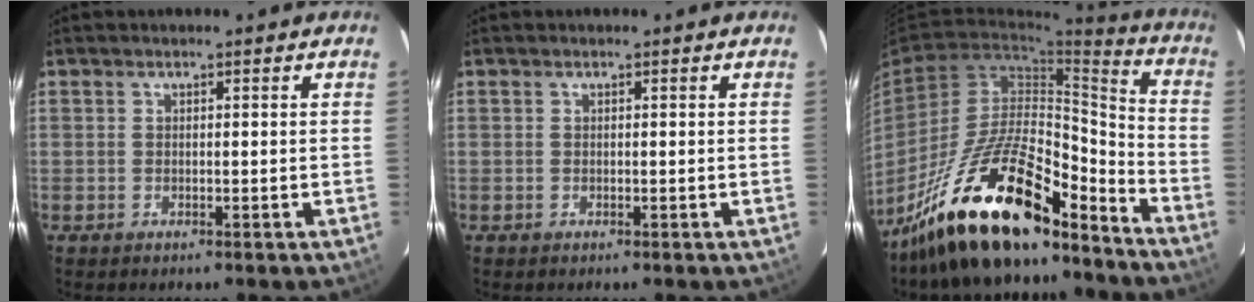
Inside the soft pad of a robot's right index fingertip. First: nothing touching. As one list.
[{"total": 0.0}, {"total": 23.4, "force": [-17.7, 6.9, 13.7], "torque": [-0.242, -0.004, -0.295]}]